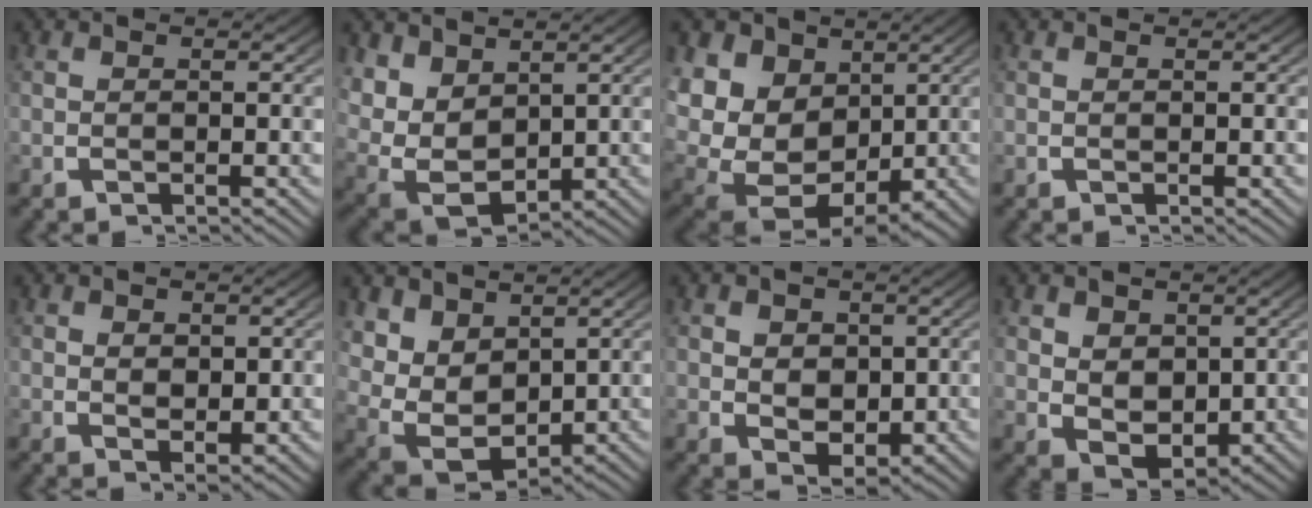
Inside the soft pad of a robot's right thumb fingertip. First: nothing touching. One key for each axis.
{"total": 10.6, "fx": -0.1, "fy": 8.4, "fz": 6.5, "tx": -0.181, "ty": -0.054, "tz": 0.023}
{"total": 17.4, "fx": -0.7, "fy": 14.0, "fz": 10.3, "tx": -0.274, "ty": -0.080, "tz": 0.010}
{"total": 0.0}
{"total": 1.9, "fx": 0.4, "fy": 1.3, "fz": 1.3, "tx": -0.023, "ty": -0.018, "tz": 0.017}
{"total": 9.6, "fx": -0.1, "fy": 7.6, "fz": 5.9, "tx": -0.163, "ty": -0.055, "tz": 0.020}
{"total": 4.6, "fx": -0.1, "fy": 3.6, "fz": 2.9, "tx": -0.053, "ty": -0.031, "tz": 0.012}
{"total": 5.6, "fx": 0.1, "fy": 4.3, "fz": 3.6, "tx": -0.085, "ty": -0.040, "tz": 0.022}